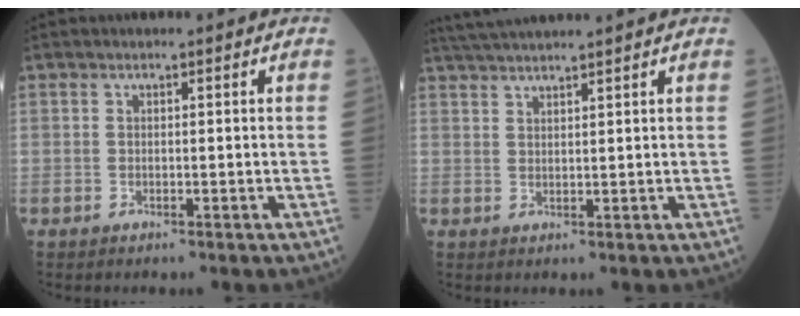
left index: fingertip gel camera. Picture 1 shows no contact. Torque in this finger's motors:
{"motor_torque": [-0.50, -0.97, 0.19, 0.08]}